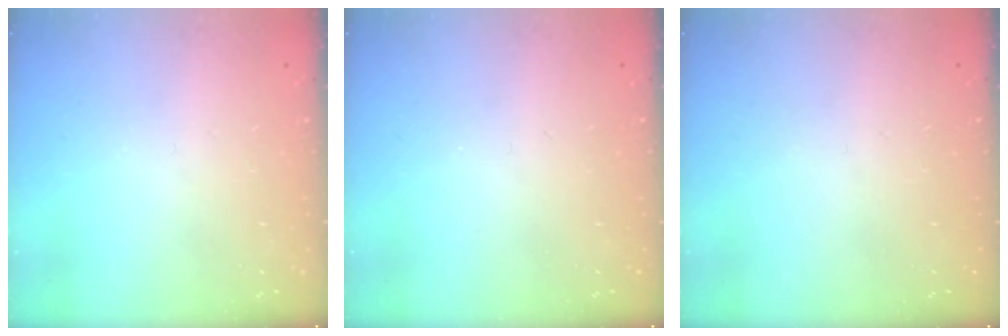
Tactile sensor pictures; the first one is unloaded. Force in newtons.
{"total": 0.0}
{"total": 0.0}